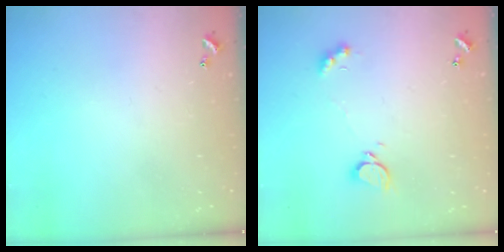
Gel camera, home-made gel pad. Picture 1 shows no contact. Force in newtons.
{"total": 2.5, "press": 2.4, "slide": 0.5}